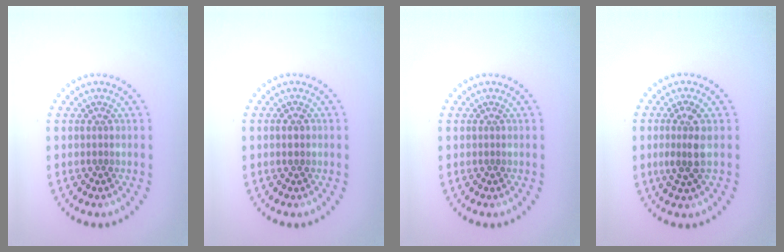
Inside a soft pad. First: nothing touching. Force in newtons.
{"total": 1.5, "press": 1.5, "slide": 0.1}
{"total": 0.0}
{"total": 2.6, "press": 2.4, "slide": 1.1}